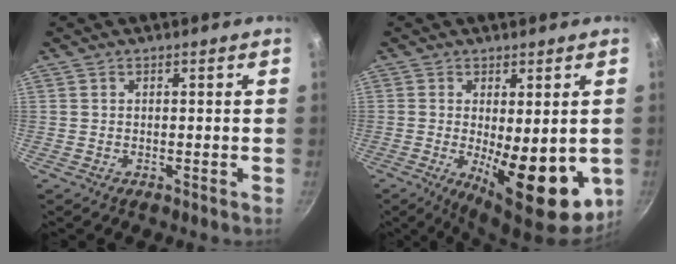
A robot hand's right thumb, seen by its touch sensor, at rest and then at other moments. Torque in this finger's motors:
{"motor_torque": [-0.27, 1.32, 1.55, -0.32, 0.15]}